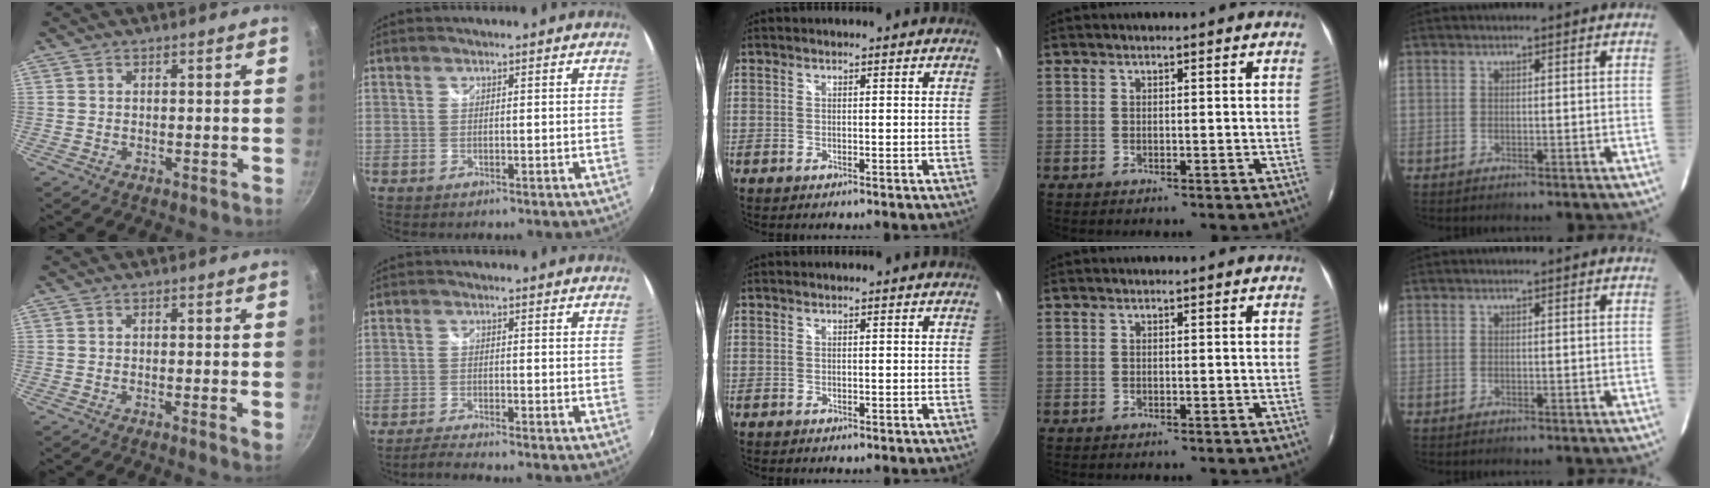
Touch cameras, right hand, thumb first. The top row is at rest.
{"thumb": {"total": 2.0, "force": [-0.5, 0.2, 1.9], "torque": [-0.030, -0.005, -0.009]}, "index": {"total": 3.1, "force": [-2.8, -0.7, 1.0], "torque": [-0.038, -0.007, -0.058]}}